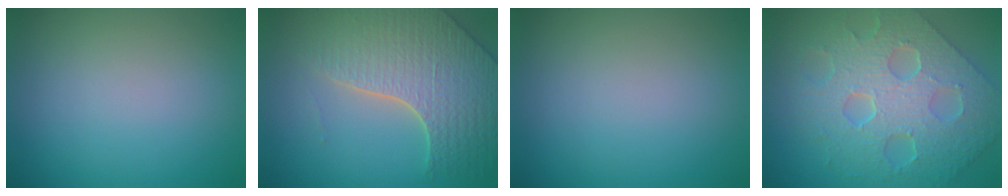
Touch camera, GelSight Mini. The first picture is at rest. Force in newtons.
{"total": 6.1, "press": 5.1, "slide": 3.3}
{"total": 0.0}
{"total": 8.4, "press": 6.7, "slide": 5.0}